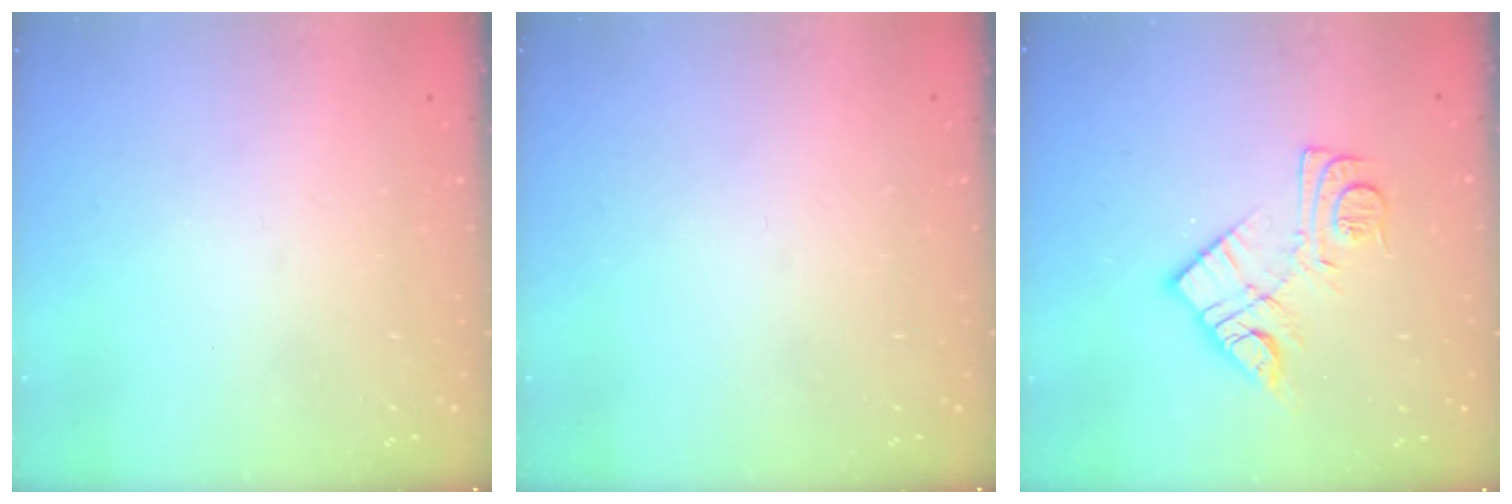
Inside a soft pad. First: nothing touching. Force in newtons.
{"total": 0.0}
{"total": 11.8, "press": 11.8, "slide": 0.7}